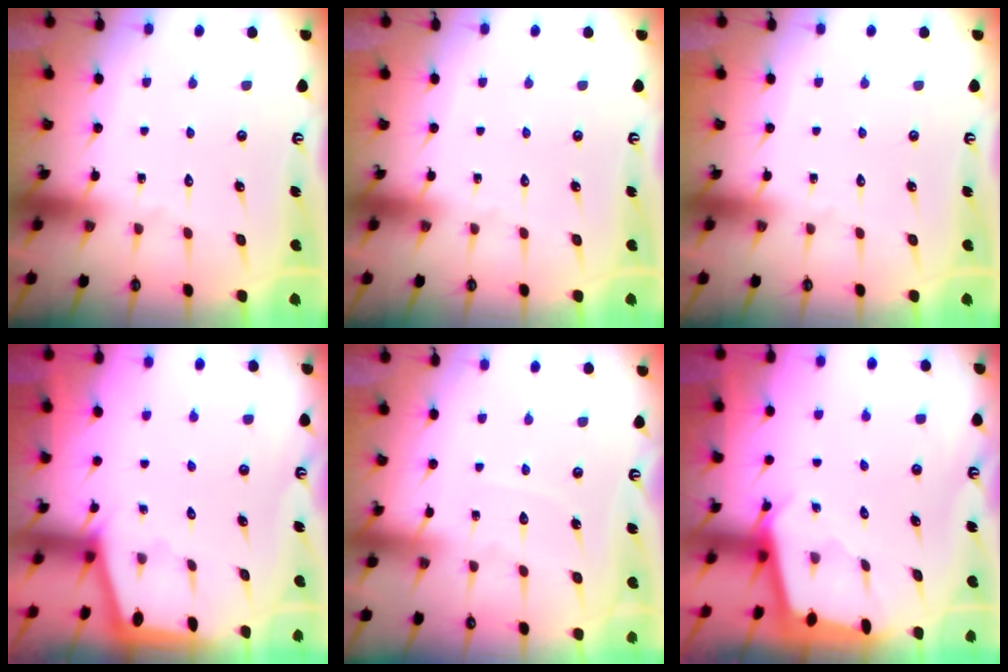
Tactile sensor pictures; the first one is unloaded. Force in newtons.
{"total": 0.0}
{"total": 0.0}
{"total": 1.1, "press": 1.0, "slide": 0.2}
{"total": 3.8, "press": 3.8, "slide": 0.4}
{"total": 1.9, "press": 1.9, "slide": 0.2}